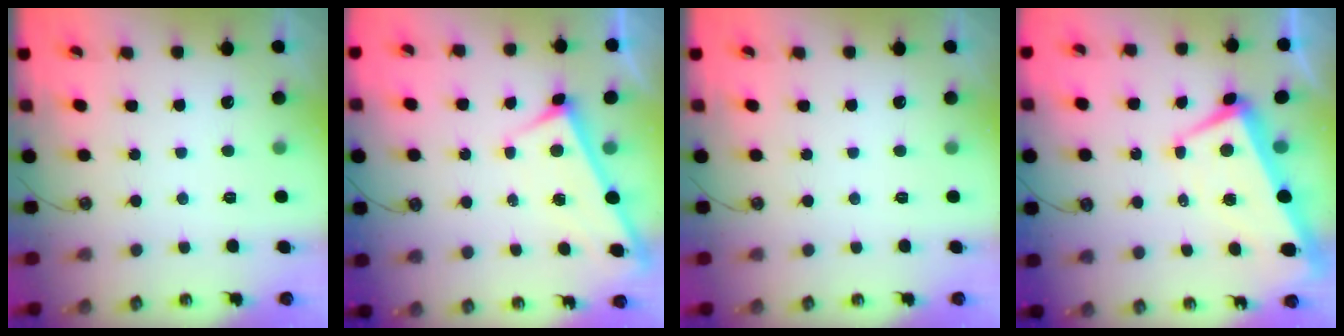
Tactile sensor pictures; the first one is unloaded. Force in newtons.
{"total": 3.2, "press": 3.2, "slide": 0.2}
{"total": 0.0}
{"total": 2.0, "press": 1.6, "slide": 1.2}